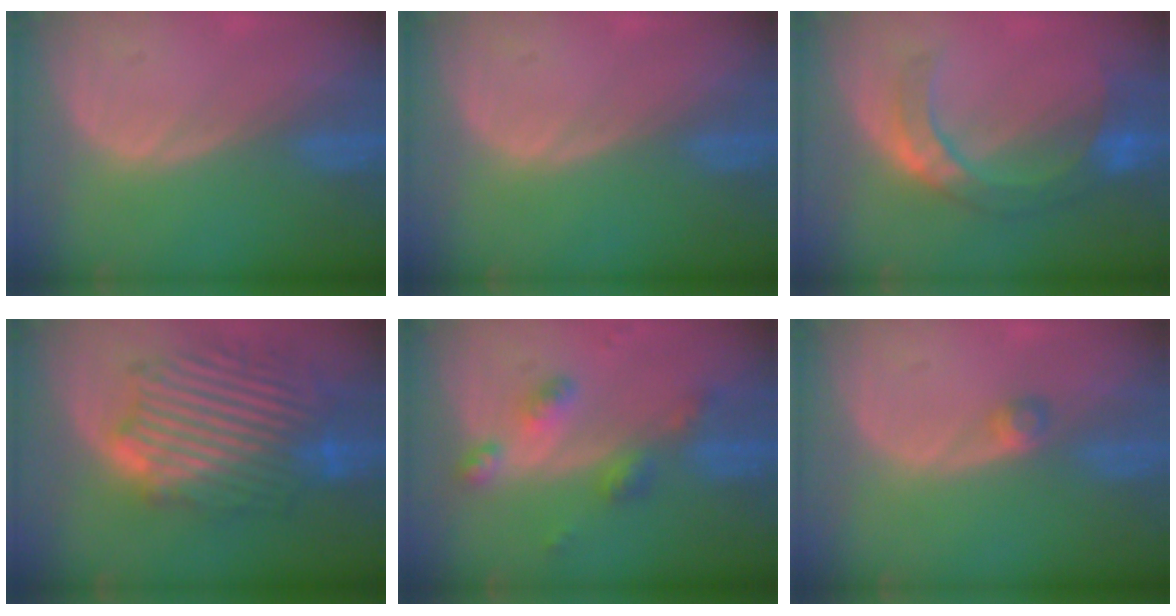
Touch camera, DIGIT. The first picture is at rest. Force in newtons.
{"total": 0.0}
{"total": 8.0, "press": 7.5, "slide": 2.8}
{"total": 13.2, "press": 13.2, "slide": 1.0}
{"total": 6.0, "press": 5.2, "slide": 2.9}
{"total": 1.8, "press": 1.6, "slide": 0.8}